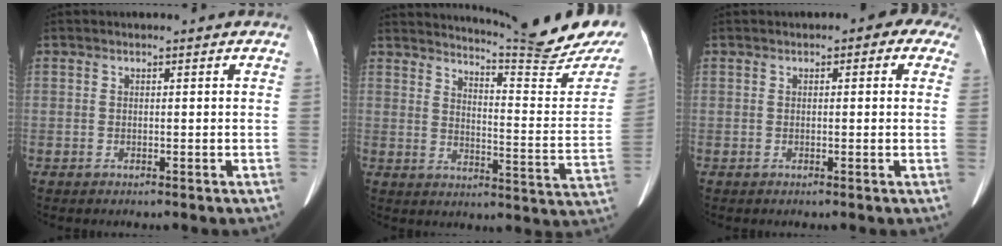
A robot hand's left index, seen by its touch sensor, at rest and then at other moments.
{"total": 20.5, "force": [19.2, -0.4, 7.1], "torque": [-0.110, -0.115, 0.229]}
{"total": 3.6, "force": [1.7, 2.0, 2.5], "torque": [-0.012, 0.021, 0.009]}